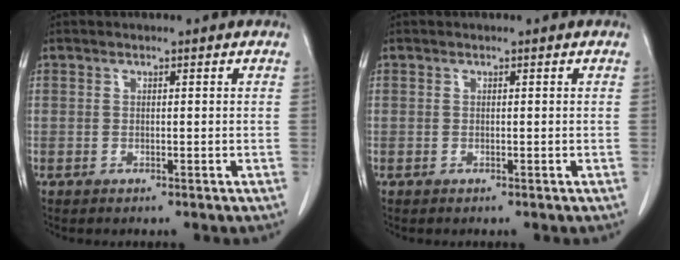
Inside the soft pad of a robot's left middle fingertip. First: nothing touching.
{"total": 0.0}